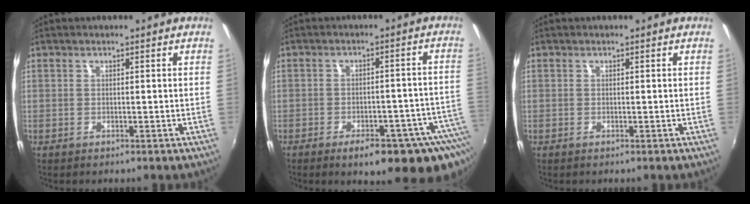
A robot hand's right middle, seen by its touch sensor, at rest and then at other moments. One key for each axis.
{"total": 17.4, "fx": -12.0, "fy": 5.8, "fz": 11.1, "tx": -0.136, "ty": -0.027, "tz": -0.141}
{"total": 0.0}